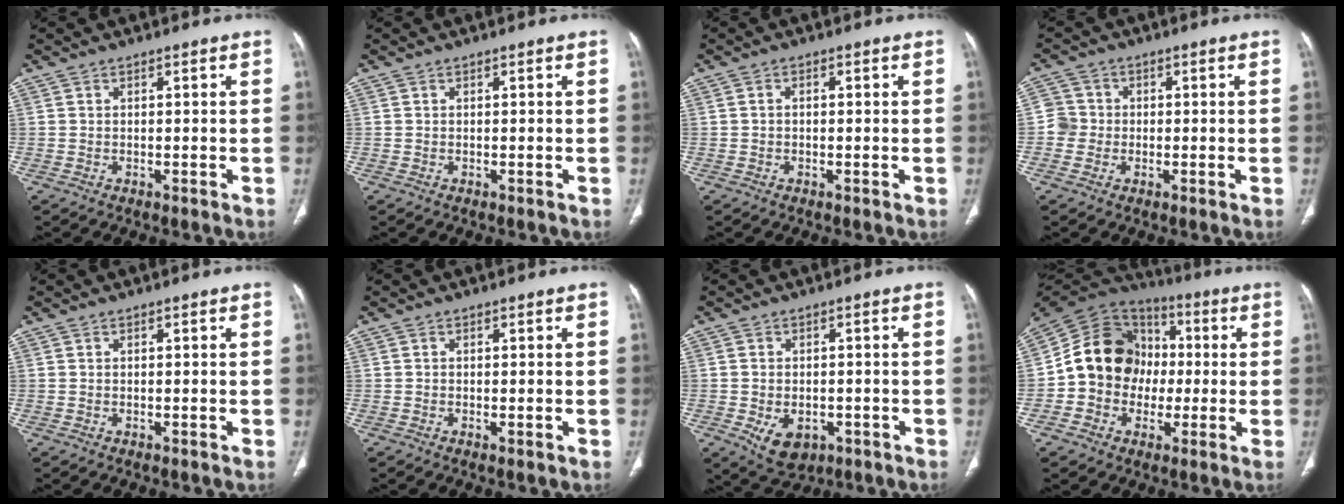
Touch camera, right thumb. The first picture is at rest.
{"total": 0.0}
{"total": 0.9, "force": [-0.1, 0.7, 0.6], "torque": [-0.009, 0.006, -0.003]}
{"total": 3.8, "force": [-0.5, 3.7, 0.5], "torque": [0.014, 0.010, -0.020]}
{"total": 0.0}
{"total": 0.6, "force": [-0.1, 0.2, 0.5], "torque": [-0.013, -0.003, -0.003]}
{"total": 6.8, "force": [-2.4, 4.7, 4.2], "torque": [-0.060, 0.007, -0.024]}
{"total": 16.2, "force": [-0.8, 13.9, 8.2], "torque": [-0.112, 0.034, -0.023]}